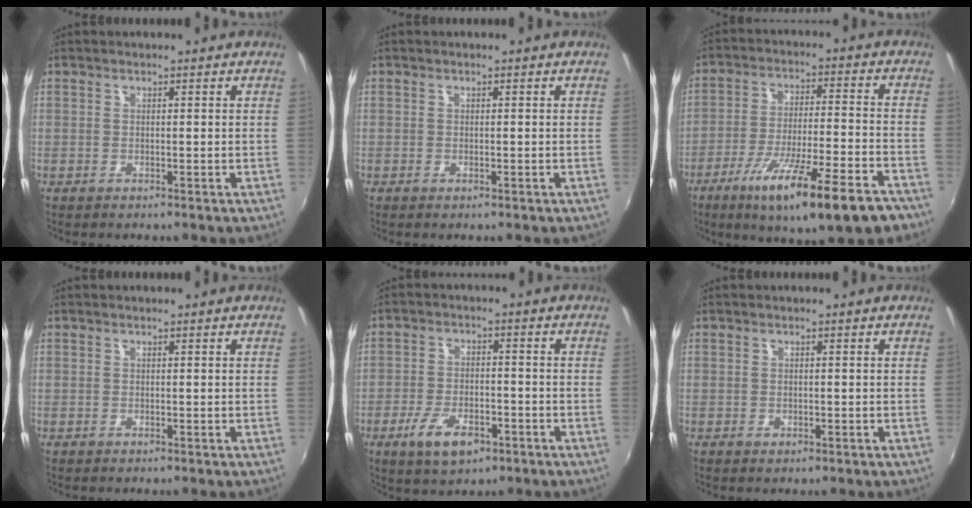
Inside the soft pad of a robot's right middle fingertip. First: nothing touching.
{"total": 0.0}
{"total": 20.2, "force": [-13.3, 3.1, 14.9], "torque": [-0.249, -0.056, -0.202]}
{"total": 0.0}
{"total": 8.5, "force": [-4.6, 3.8, 6.0], "torque": [-0.133, -0.010, -0.075]}
{"total": 0.8, "force": [-0.4, 0.5, 0.4], "torque": [-0.006, -0.002, -0.007]}